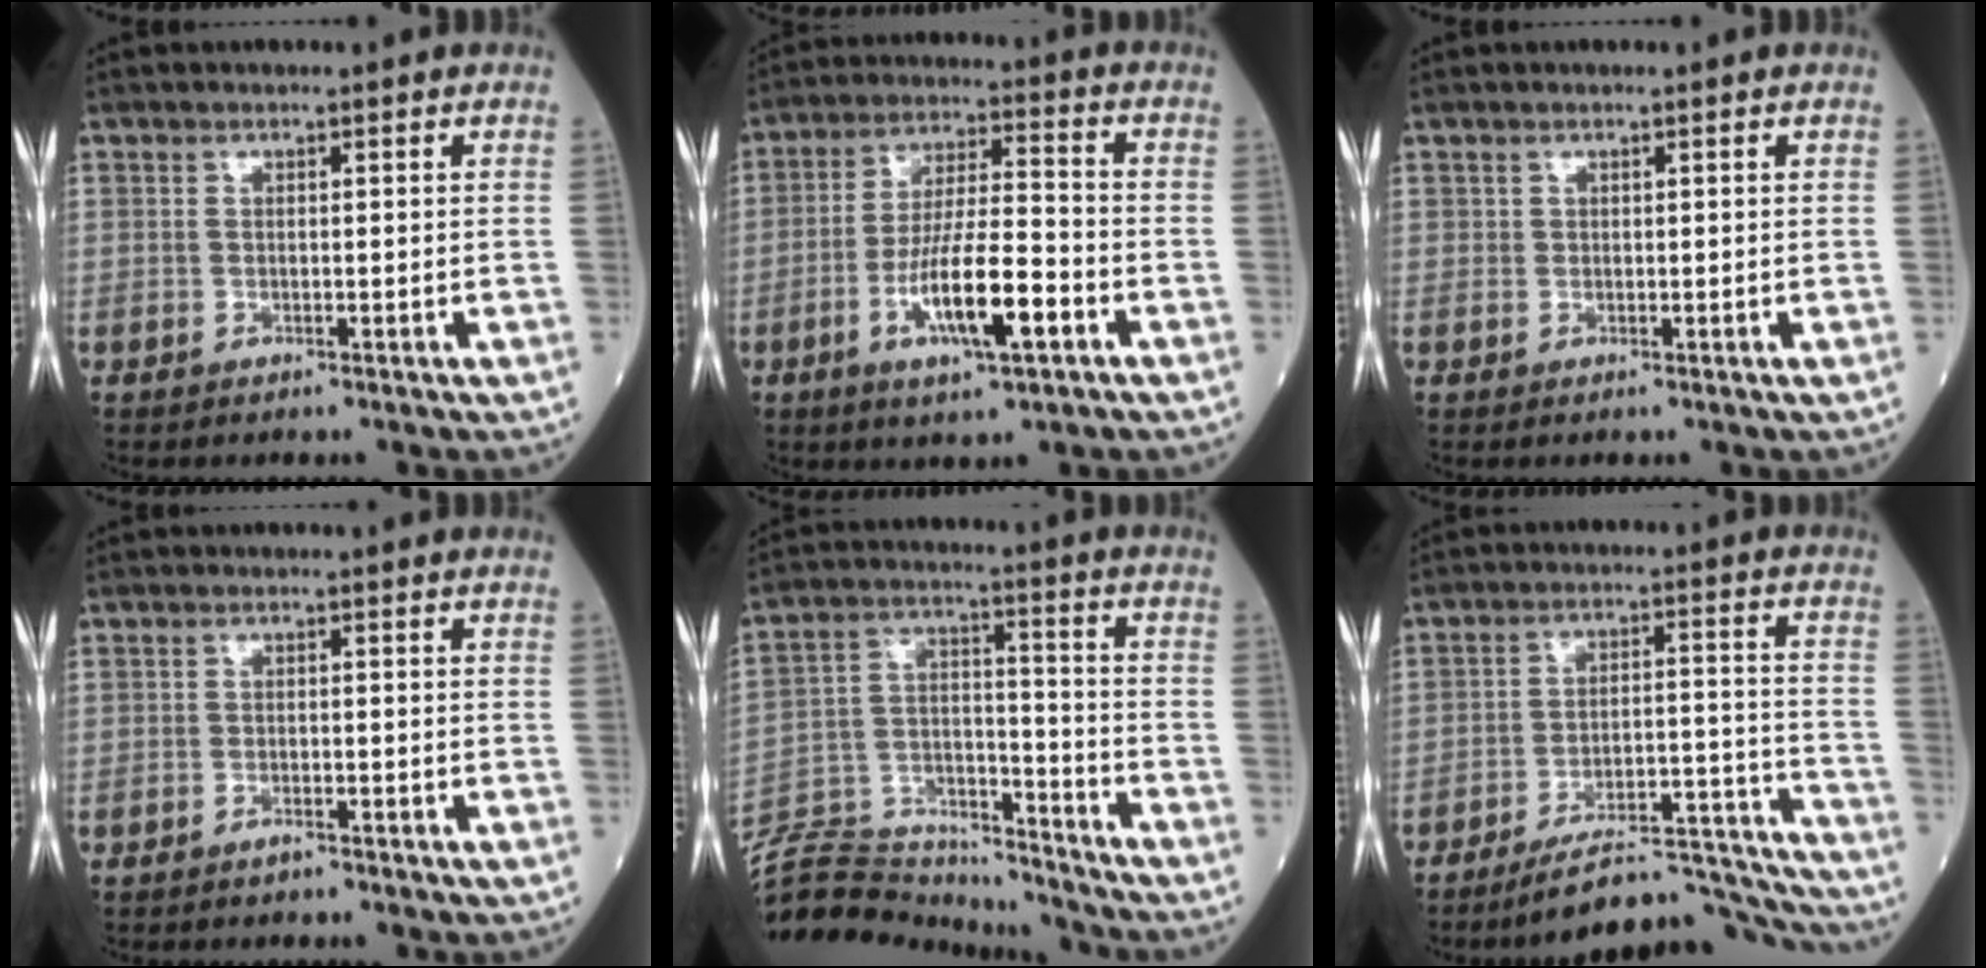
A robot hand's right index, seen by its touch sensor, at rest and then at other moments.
{"total": 11.9, "force": [-4.5, 2.0, 10.8], "torque": [-0.201, -0.005, -0.078]}
{"total": 0.0}
{"total": 0.8, "force": [-0.8, 0.1, 0.2], "torque": [-0.006, 0.000, -0.012]}
{"total": 18.5, "force": [-17.8, 3.5, 3.5], "torque": [-0.087, 0.027, -0.292]}
{"total": 16.3, "force": [-15.8, 1.0, 4.1], "torque": [-0.038, 0.040, -0.231]}